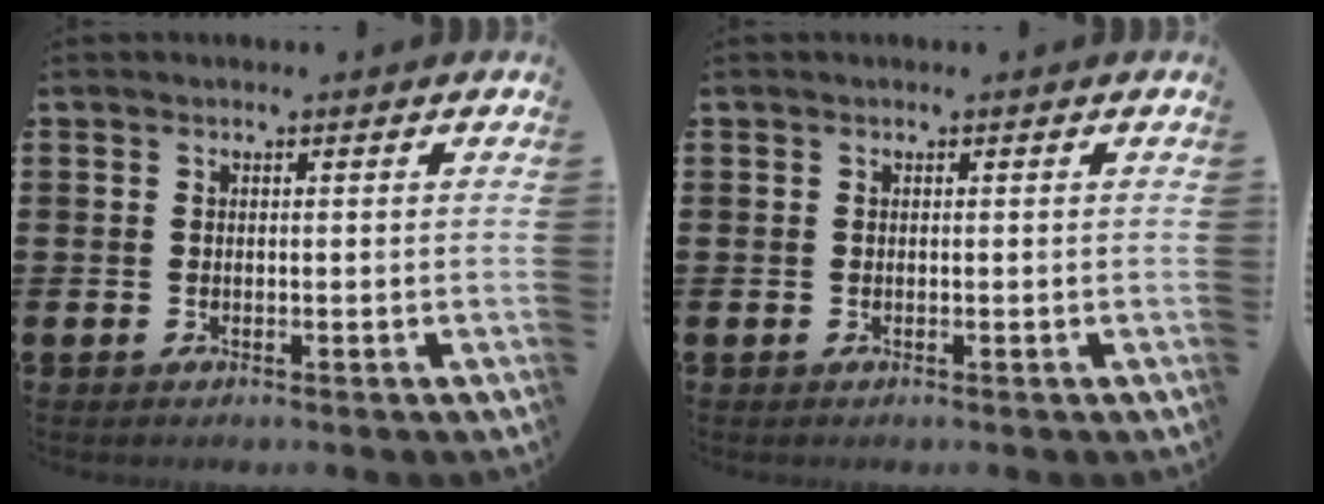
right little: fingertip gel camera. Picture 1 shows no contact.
{"total": 0.0}